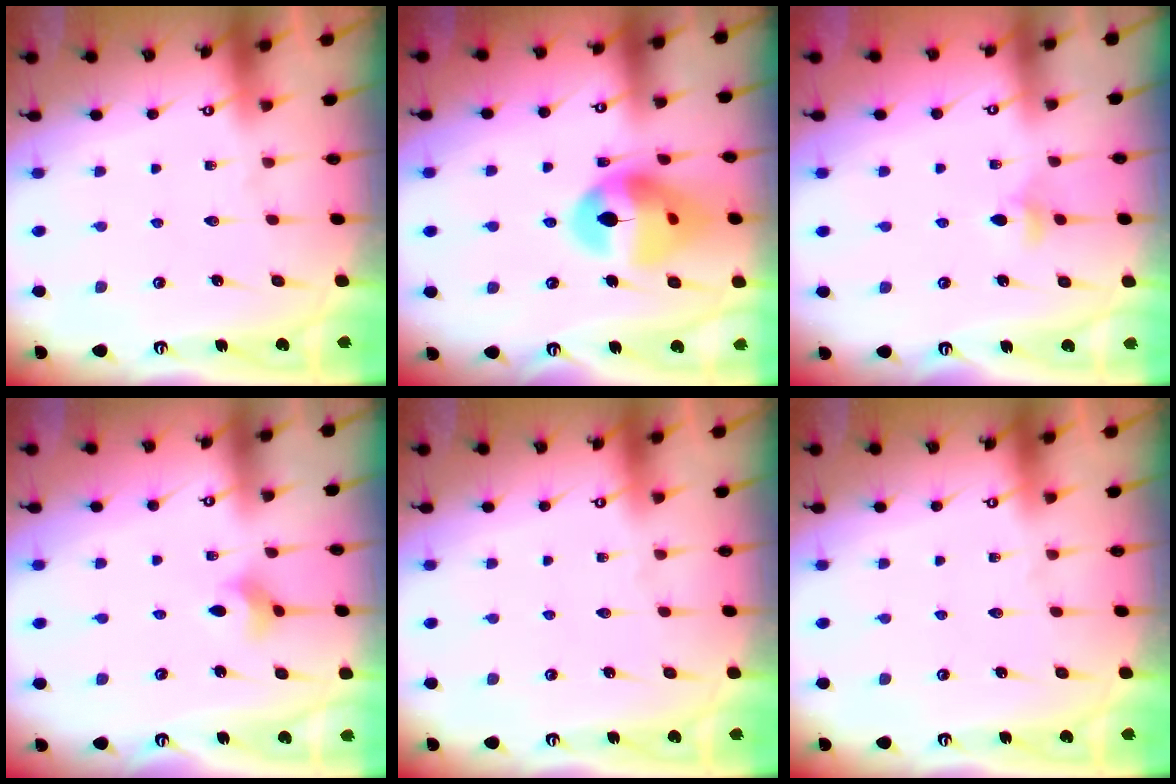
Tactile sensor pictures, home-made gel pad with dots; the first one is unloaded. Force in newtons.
{"total": 16.3, "press": 16.2, "slide": 2.3}
{"total": 3.8, "press": 3.7, "slide": 0.8}
{"total": 3.9, "press": 3.8, "slide": 0.8}
{"total": 0.0}
{"total": 0.0}